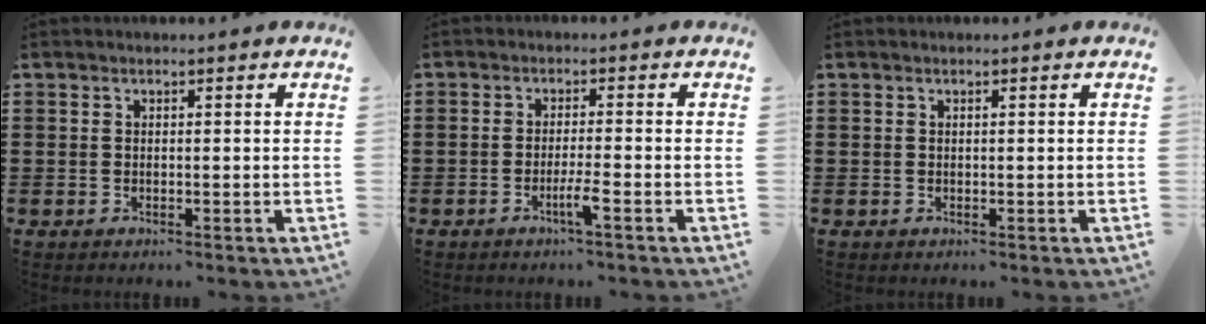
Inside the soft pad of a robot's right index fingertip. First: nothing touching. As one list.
[{"total": 3.1, "force": [-1.7, -0.1, 2.6], "torque": [-0.050, -0.007, -0.034]}, {"total": 0.0}]